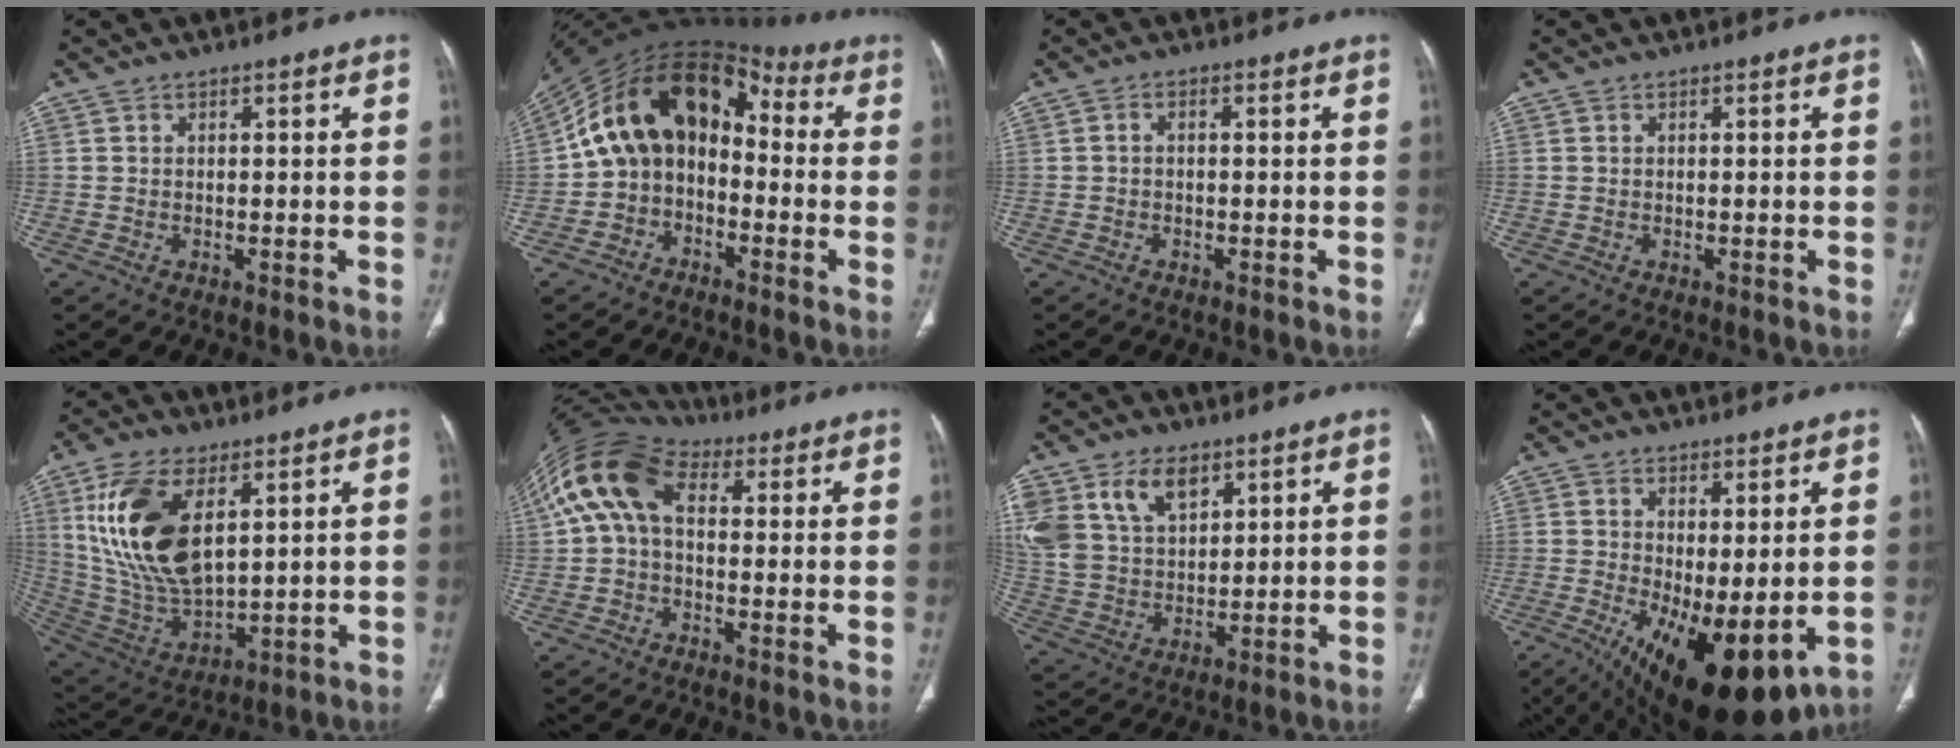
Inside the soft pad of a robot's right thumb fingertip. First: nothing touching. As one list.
[{"total": 16.0, "force": [-1.0, 11.9, 10.7], "torque": [-0.154, 0.076, -0.034]}, {"total": 1.0, "force": [-0.2, 0.6, 0.8], "torque": [-0.011, 0.004, -0.006]}, {"total": 0.0}, {"total": 19.2, "force": [6.5, 9.8, 15.2], "torque": [-0.293, -0.026, 0.136]}, {"total": 12.7, "force": [2.4, 8.0, 9.5], "torque": [-0.191, 0.045, 0.035]}, {"total": 16.5, "force": [8.2, 10.8, 9.4], "torque": [-0.188, -0.011, 0.165]}, {"total": 15.4, "force": [-3.6, 6.3, 13.6], "torque": [-0.223, -0.024, -0.032]}]